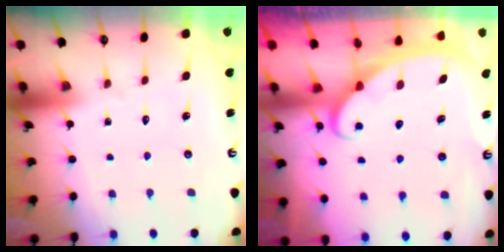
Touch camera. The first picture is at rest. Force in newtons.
{"total": 2.5, "press": 2.5, "slide": 0.4}